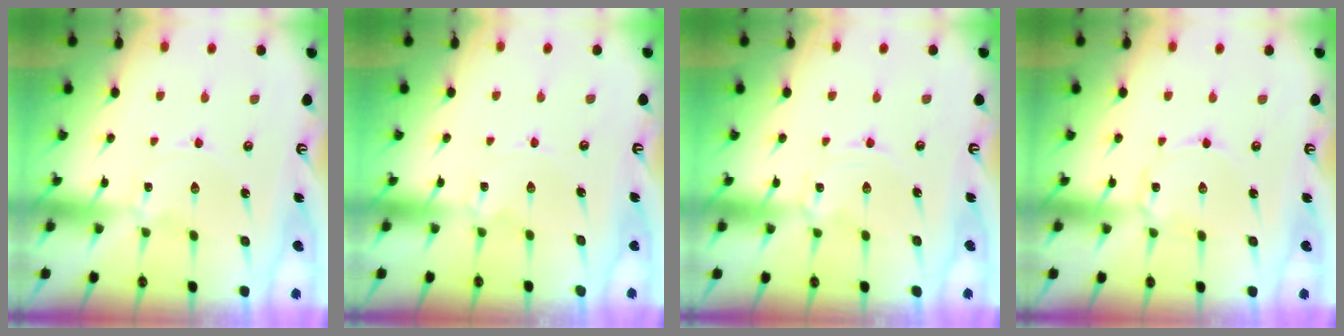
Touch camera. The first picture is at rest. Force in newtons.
{"total": 0.7, "press": 0.7, "slide": 0.1}
{"total": 1.4, "press": 1.4, "slide": 0.1}
{"total": 2.4, "press": 2.4, "slide": 0.1}